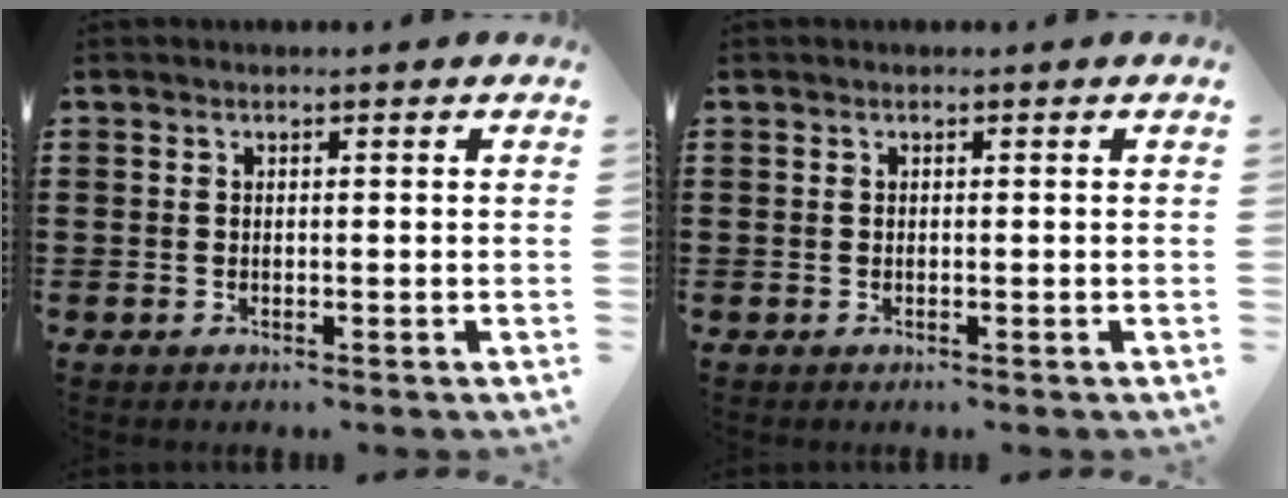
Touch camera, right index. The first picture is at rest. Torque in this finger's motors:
{"motor_torque": [0.67, 0.73, 0.00, 0.00]}